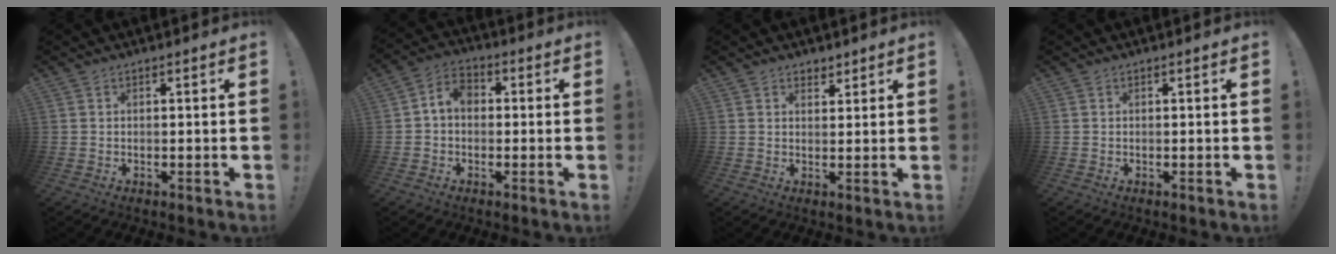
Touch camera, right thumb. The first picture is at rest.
{"total": 6.0, "force": [-0.1, 4.3, 4.1], "torque": [-0.083, 0.014, -0.001]}
{"total": 2.6, "force": [2.1, 1.6, 0.3], "torque": [0.006, -0.014, 0.036]}
{"total": 0.0}